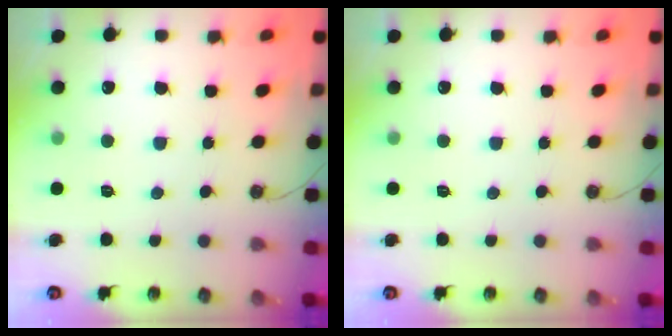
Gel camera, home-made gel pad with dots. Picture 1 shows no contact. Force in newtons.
{"total": 0.0}